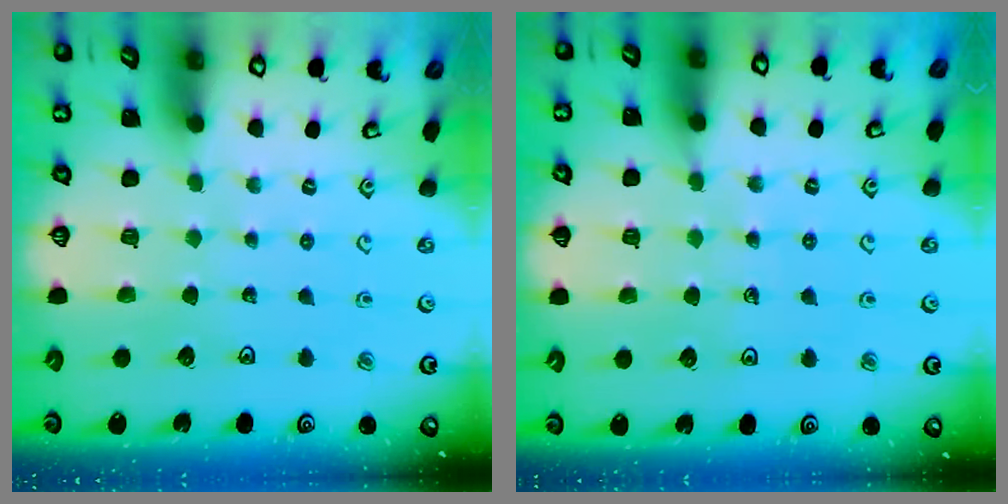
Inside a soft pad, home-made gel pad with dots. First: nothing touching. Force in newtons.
{"total": 5.1, "press": 5.0, "slide": 0.9}